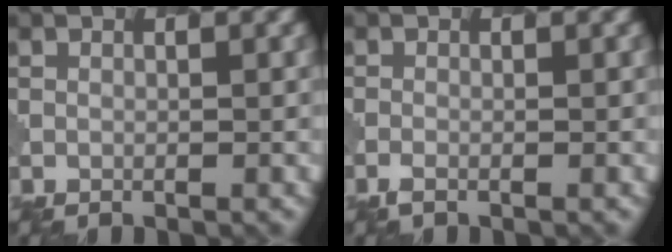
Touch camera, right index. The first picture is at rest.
{"total": 0.9, "force": [-0.7, 0.2, 0.5], "torque": [-0.010, -0.004, -0.018]}